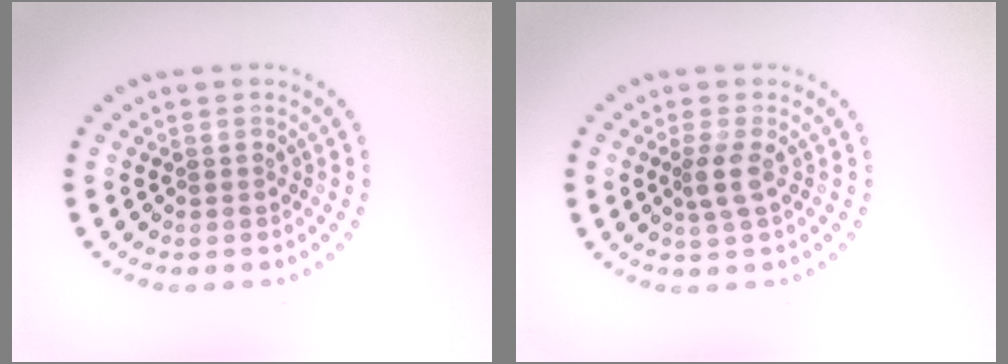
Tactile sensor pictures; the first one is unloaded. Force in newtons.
{"total": 1.9, "press": 1.5, "slide": 1.2}